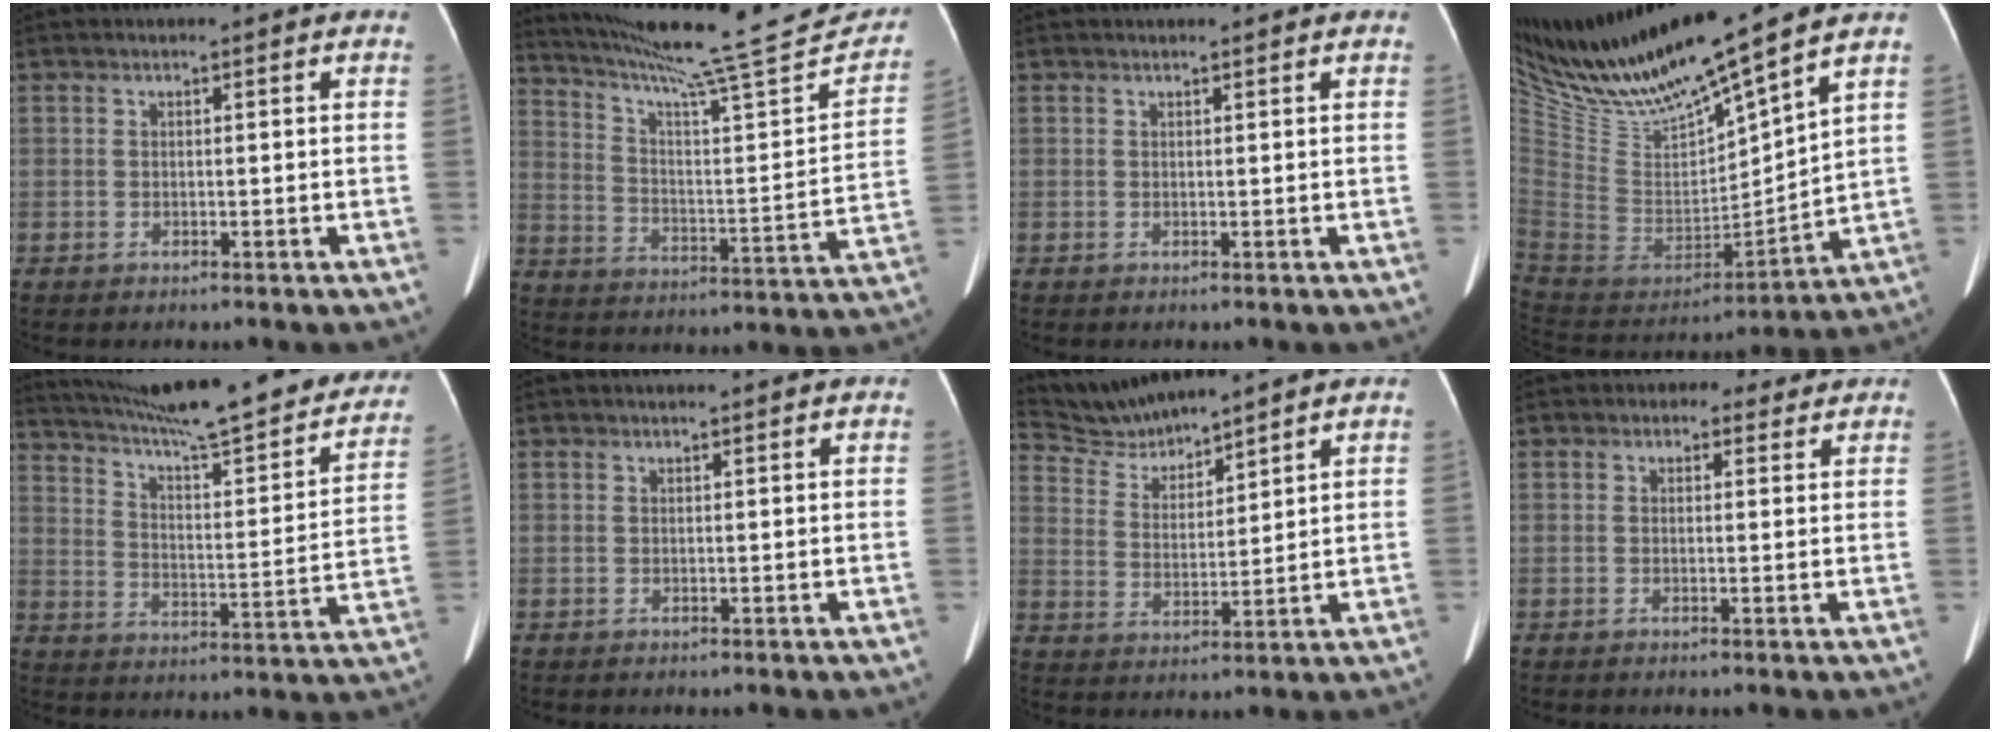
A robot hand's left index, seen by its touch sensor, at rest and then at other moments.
{"total": 26.9, "force": [24.0, 1.5, 12.1], "torque": [-0.191, -0.052, 0.325]}
{"total": 1.4, "force": [1.3, 0.2, 0.5], "torque": [-0.008, 0.016, 0.017]}
{"total": 19.8, "force": [16.9, 0.9, 10.2], "torque": [-0.189, -0.019, 0.320]}
{"total": 31.9, "force": [27.1, 4.3, 16.2], "torque": [-0.256, -0.049, 0.354]}
{"total": 2.2, "force": [1.9, 0.0, 1.0], "torque": [-0.011, 0.015, 0.024]}
{"total": 7.5, "force": [7.5, 0.0, 0.8], "torque": [-0.035, 0.013, 0.157]}
{"total": 2.8, "force": [2.0, 1.8, 0.7], "torque": [-0.002, 0.011, 0.021]}